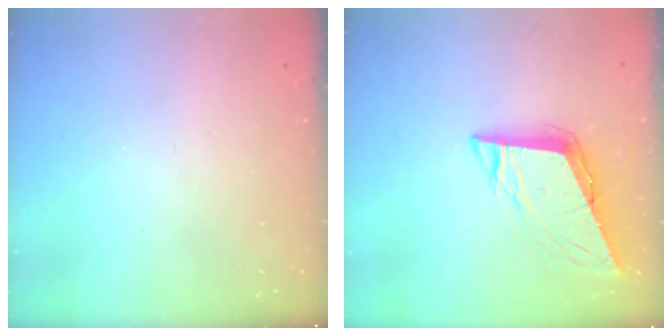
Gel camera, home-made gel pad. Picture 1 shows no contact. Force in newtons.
{"total": 9.8, "press": 9.3, "slide": 3.0}